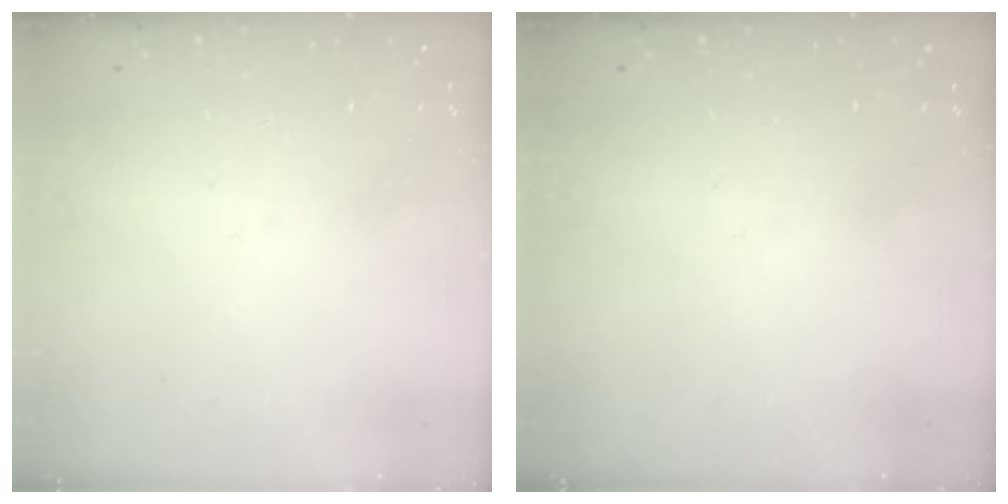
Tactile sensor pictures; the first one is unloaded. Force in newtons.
{"total": 0.0}